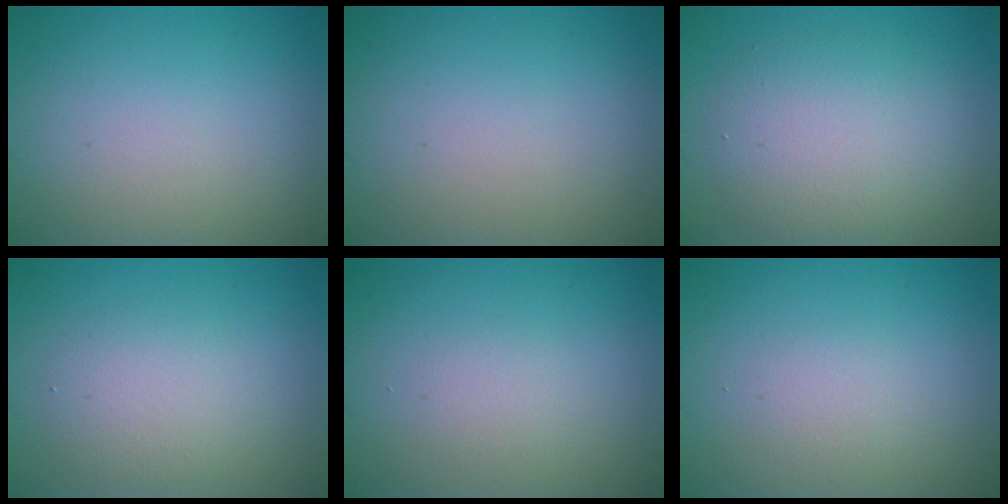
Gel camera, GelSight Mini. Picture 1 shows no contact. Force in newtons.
{"total": 0.0}
{"total": 4.8, "press": 4.8, "slide": 0.3}
{"total": 2.6, "press": 2.6, "slide": 0.1}
{"total": 1.3, "press": 1.3, "slide": 0.0}
{"total": 1.3, "press": 1.3, "slide": 0.0}